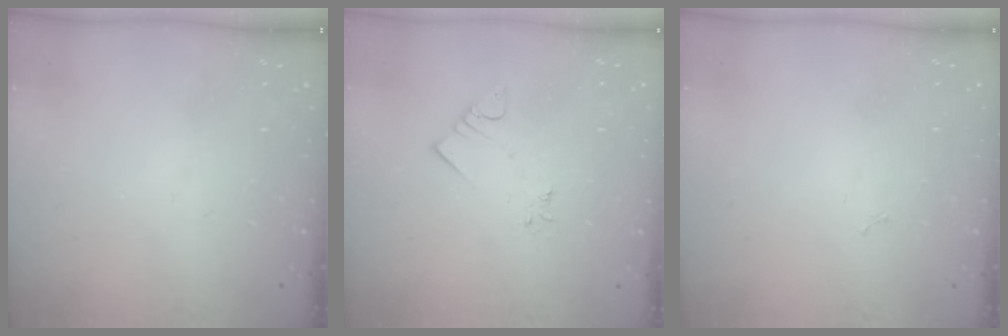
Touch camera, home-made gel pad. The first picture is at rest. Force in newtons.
{"total": 3.7, "press": 3.6, "slide": 0.7}
{"total": 2.9, "press": 2.9, "slide": 0.4}